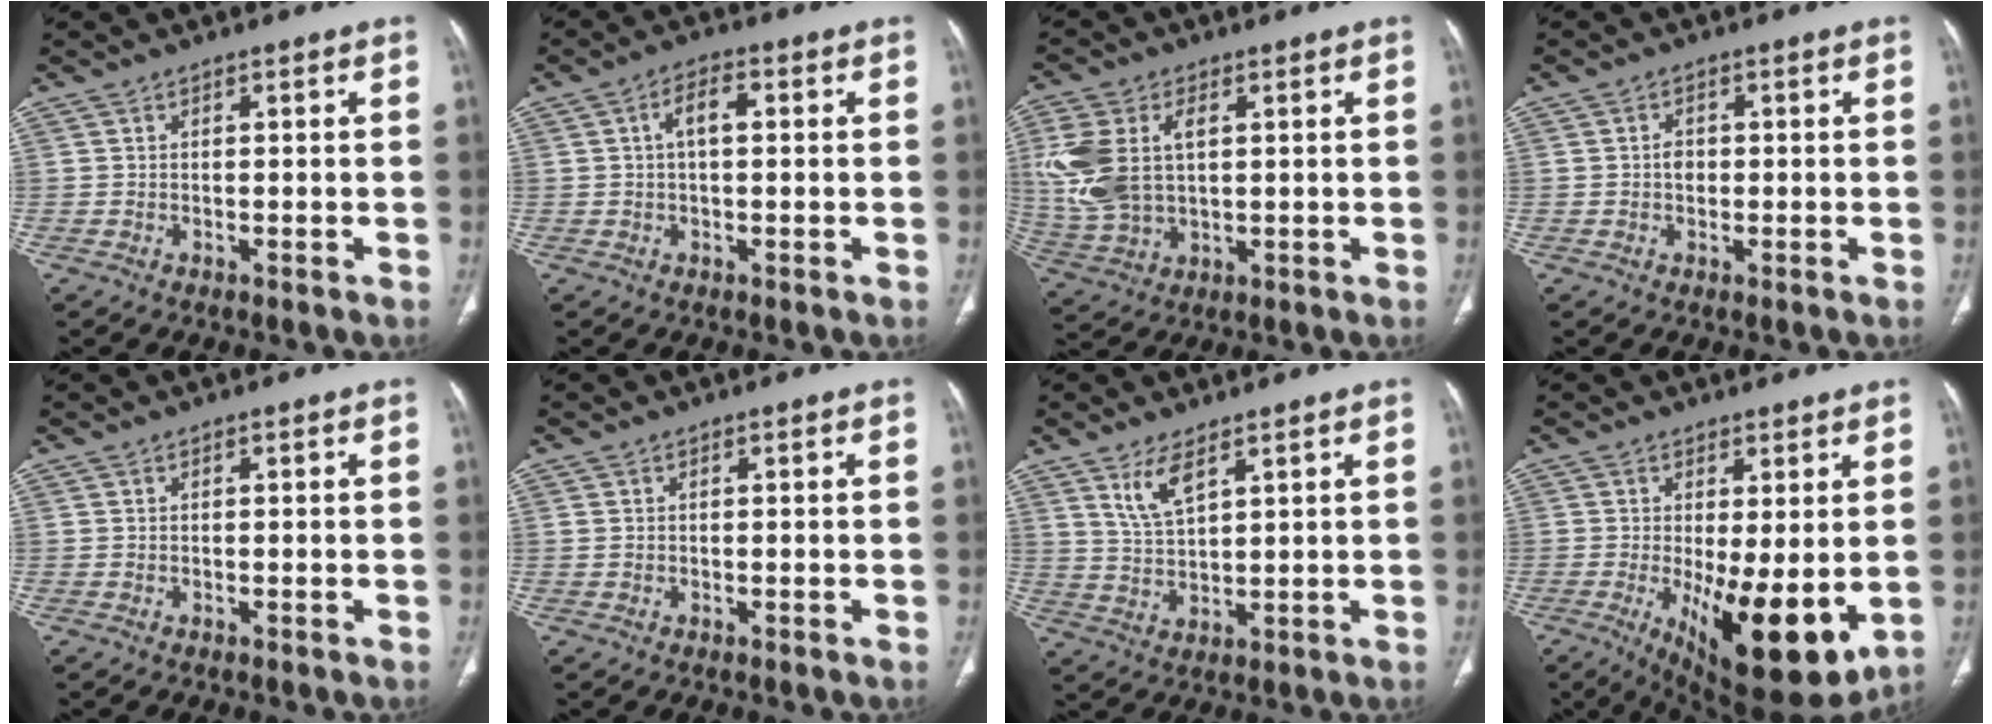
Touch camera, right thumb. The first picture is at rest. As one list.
[{"total": 4.6, "force": [0.8, 2.2, 3.9], "torque": [-0.070, 0.014, 0.010]}, {"total": 13.6, "force": [2.6, 8.4, 10.3], "torque": [-0.232, 0.005, 0.059]}, {"total": 2.1, "force": [-0.1, 1.6, 1.3], "torque": [-0.012, 0.004, -0.002]}, {"total": 0.0}, {"total": 0.5, "force": [0.1, 0.4, 0.3], "torque": [-0.005, 0.003, 0.003]}, {"total": 5.9, "force": [3.6, 2.1, 4.2], "torque": [-0.081, -0.023, 0.080]}, {"total": 14.3, "force": [-2.5, 5.0, 13.2], "torque": [-0.197, -0.035, -0.020]}]